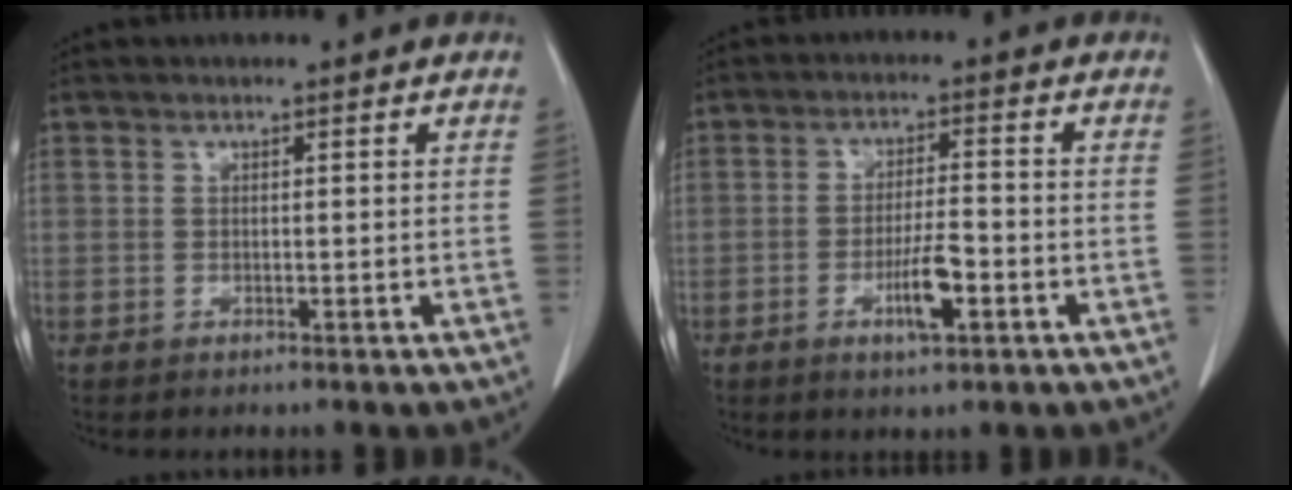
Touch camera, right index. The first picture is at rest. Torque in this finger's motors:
{"motor_torque": [0.12, 0.00, 0.12, 0.04]}